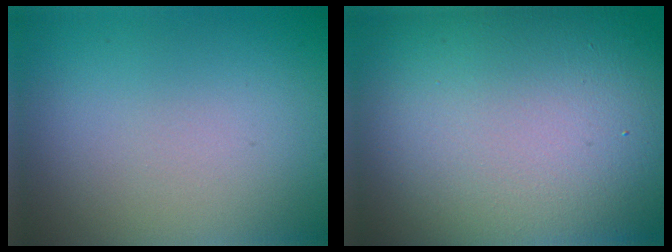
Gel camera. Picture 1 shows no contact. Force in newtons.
{"total": 20.1, "press": 20.0, "slide": 1.2}